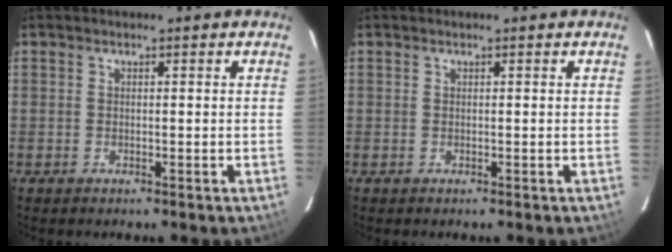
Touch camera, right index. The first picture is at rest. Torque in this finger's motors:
{"motor_torque": [0.00, 0.00, 0.00, 0.00]}